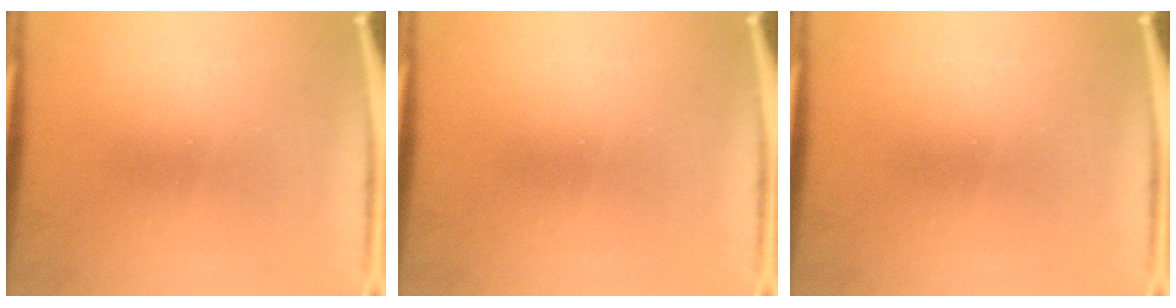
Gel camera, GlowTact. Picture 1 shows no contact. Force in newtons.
{"total": 0.0}
{"total": 0.0}